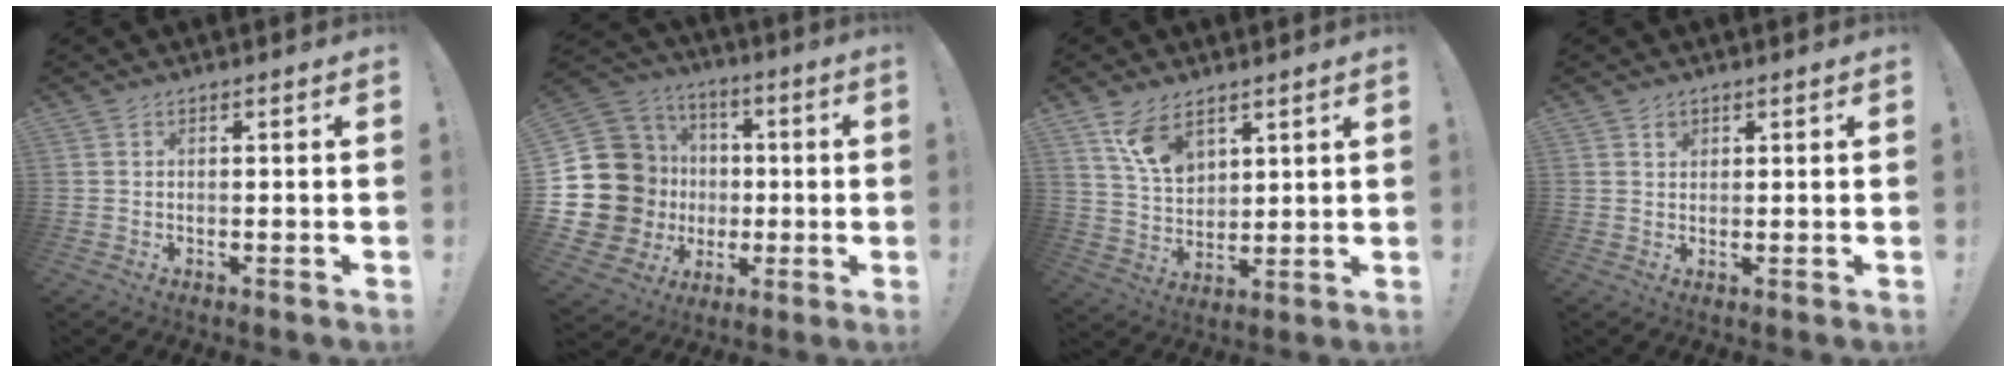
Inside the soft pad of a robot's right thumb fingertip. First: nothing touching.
{"total": 22.0, "force": [0.1, 19.0, 11.1], "torque": [-0.229, -0.002, 0.055]}
{"total": 10.6, "force": [6.9, 6.0, 5.4], "torque": [-0.093, -0.036, 0.134]}
{"total": 1.4, "force": [0.8, 1.1, 0.3], "torque": [0.013, -0.007, 0.012]}